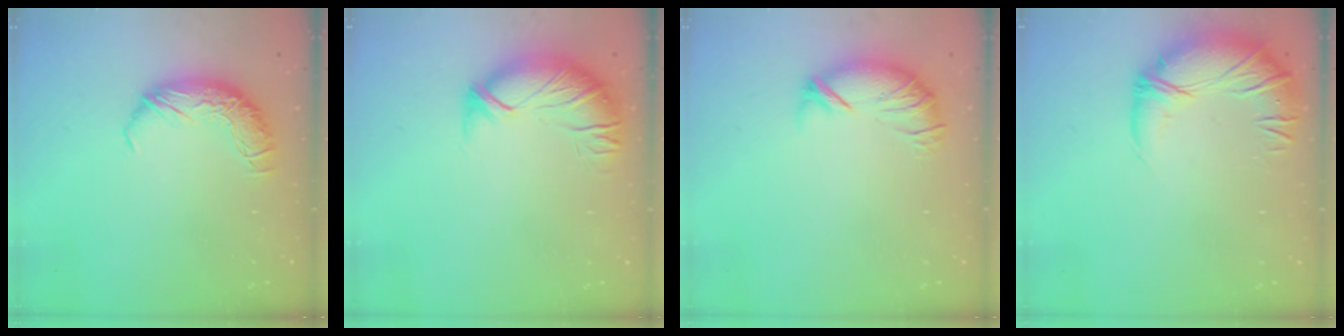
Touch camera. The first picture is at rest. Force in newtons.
{"total": 2.9, "press": 1.4, "slide": 2.5}
{"total": 3.6, "press": 3.1, "slide": 1.8}
{"total": 2.9, "press": 0.4, "slide": 2.9}